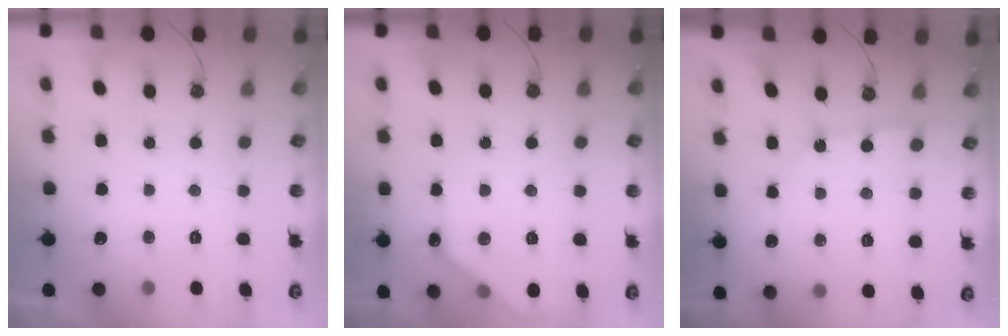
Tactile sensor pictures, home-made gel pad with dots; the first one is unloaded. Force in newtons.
{"total": 9.8, "press": 9.8, "slide": 0.3}
{"total": 3.2, "press": 3.2, "slide": 0.5}